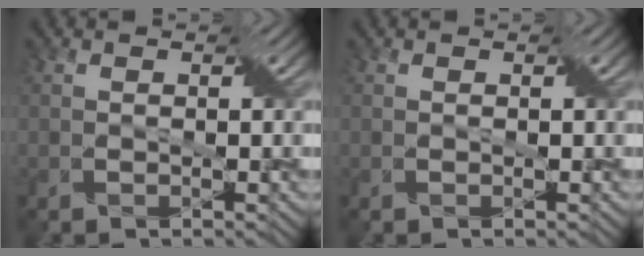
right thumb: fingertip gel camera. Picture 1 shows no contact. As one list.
[{"total": 0.0}]